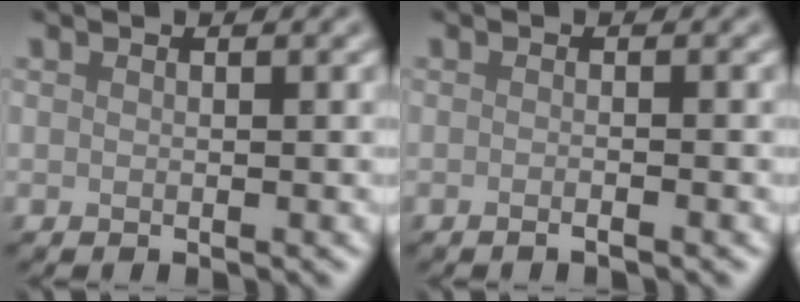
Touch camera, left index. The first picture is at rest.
{"total": 1.3, "force": [-0.5, 0.4, 1.1], "torque": [-0.010, -0.004, -0.015]}